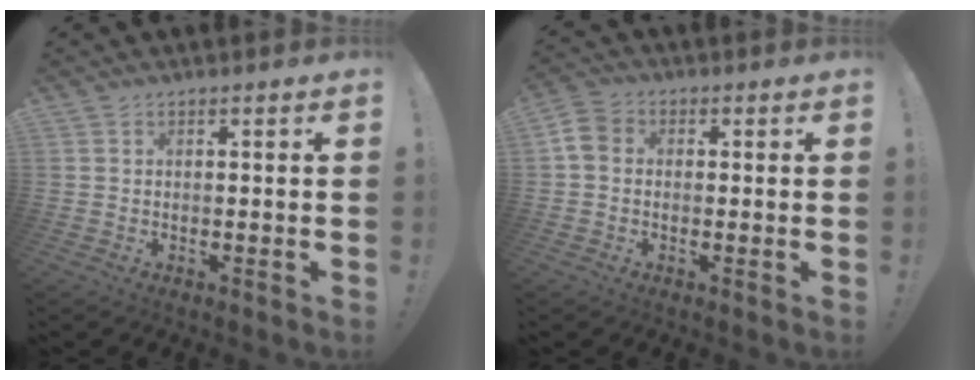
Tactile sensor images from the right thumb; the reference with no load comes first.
{"total": 5.7, "force": [0.1, 4.5, 3.4], "torque": [-0.073, 0.013, 0.005]}